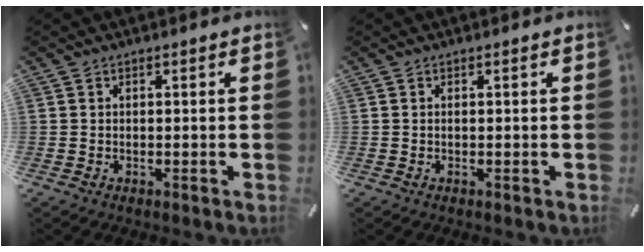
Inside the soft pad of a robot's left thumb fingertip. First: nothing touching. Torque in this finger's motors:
{"motor_torque": [0.21, 0.48, 0.07, 0.27, 0.00]}